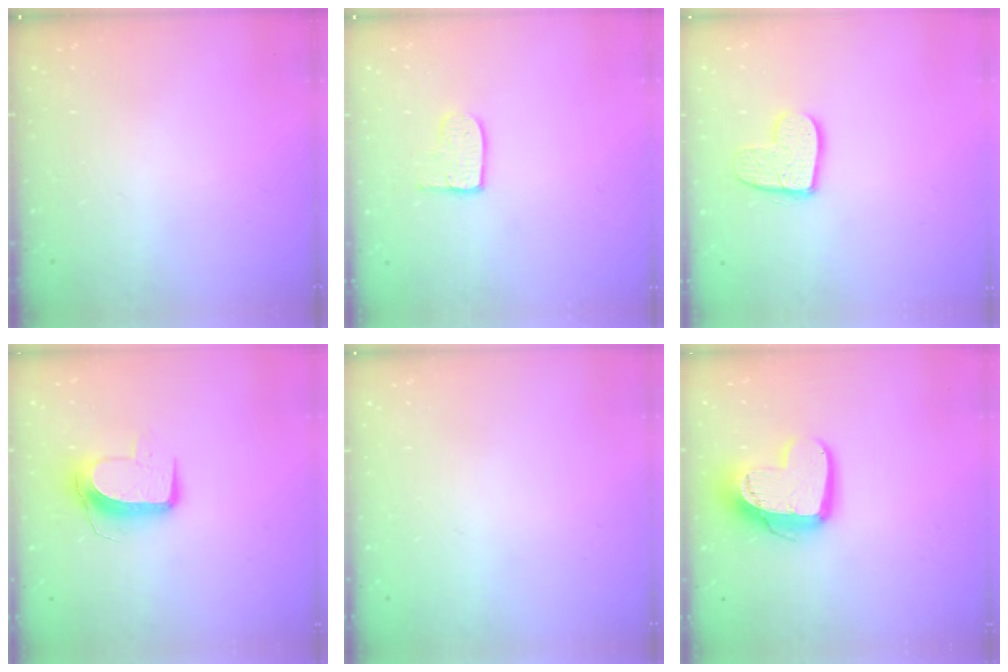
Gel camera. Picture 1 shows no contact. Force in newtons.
{"total": 5.7, "press": 5.7, "slide": 0.5}
{"total": 11.6, "press": 11.6, "slide": 1.0}
{"total": 9.8, "press": 9.8, "slide": 0.4}
{"total": 0.0}
{"total": 14.6, "press": 14.6, "slide": 1.1}